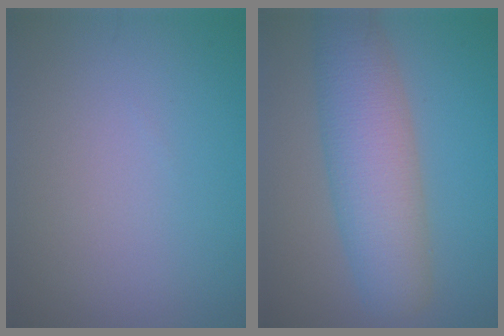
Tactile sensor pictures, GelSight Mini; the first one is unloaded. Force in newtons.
{"total": 7.3, "press": 7.3, "slide": 0.4}